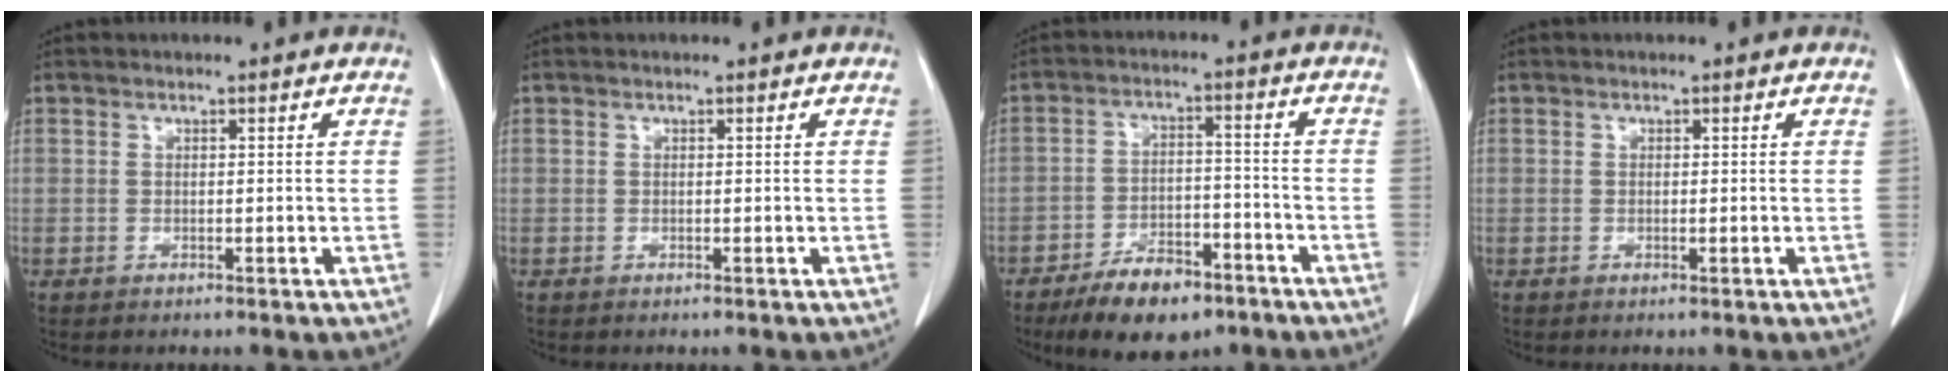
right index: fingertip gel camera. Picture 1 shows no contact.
{"total": 0.0}
{"total": 9.9, "force": [-7.0, 4.1, 5.7], "torque": [-0.097, -0.002, -0.117]}
{"total": 0.0}